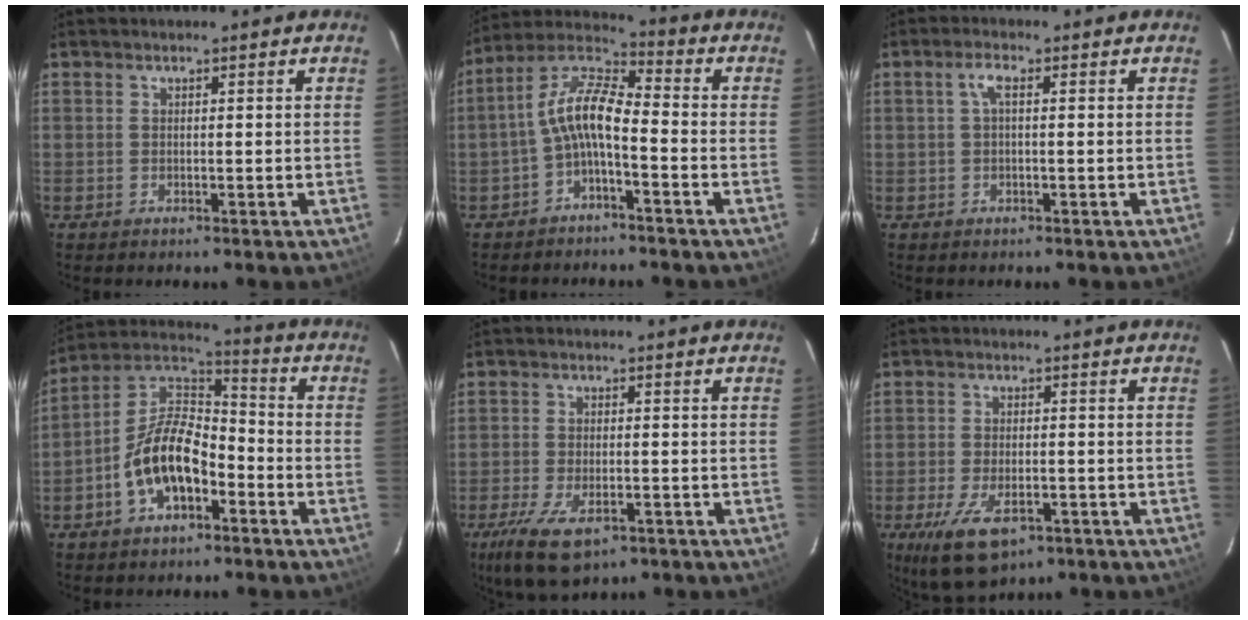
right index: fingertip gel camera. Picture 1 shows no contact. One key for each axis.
{"total": 8.7, "fx": -3.0, "fy": 2.7, "fz": 7.7, "tx": -0.172, "ty": 0.020, "tz": -0.059}
{"total": 2.2, "fx": 0.2, "fy": 0.6, "fz": 2.1, "tx": -0.042, "ty": 0.009, "tz": 0.004}
{"total": 12.9, "fx": -5.4, "fy": 6.7, "fz": 9.6, "tx": -0.187, "ty": 0.025, "tz": -0.094}
{"total": 10.8, "fx": -6.2, "fy": 4.7, "fz": 7.5, "tx": -0.171, "ty": -0.033, "tz": -0.103}
{"total": 11.1, "fx": -6.1, "fy": 5.1, "fz": 7.8, "tx": -0.167, "ty": -0.026, "tz": -0.097}